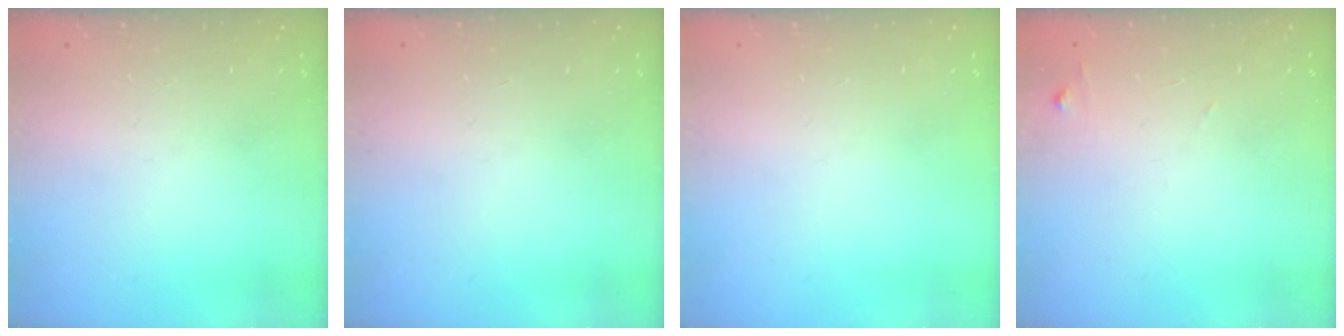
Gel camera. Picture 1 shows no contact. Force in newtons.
{"total": 0.0}
{"total": 0.0}
{"total": 7.4, "press": 7.4, "slide": 0.4}